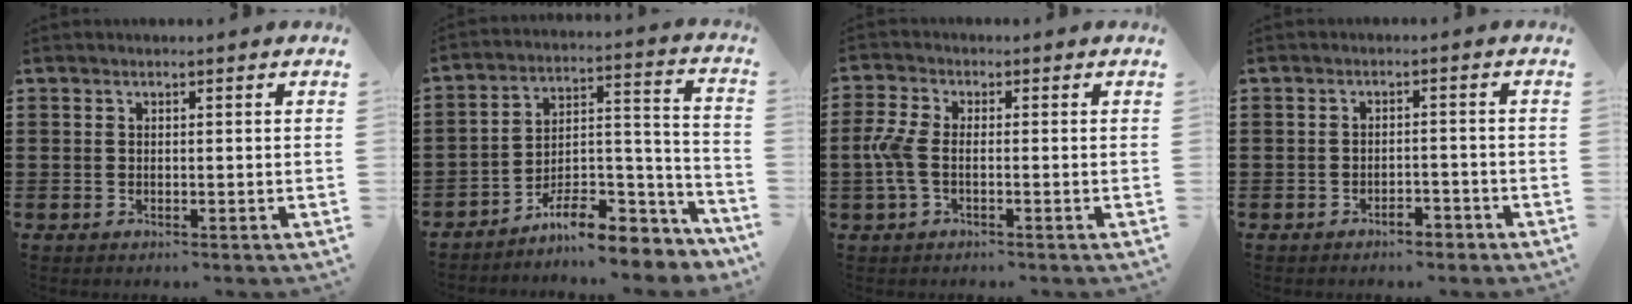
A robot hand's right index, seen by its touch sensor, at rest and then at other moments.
{"total": 8.8, "force": [-7.6, 2.5, 3.6], "torque": [-0.045, 0.022, -0.139]}
{"total": 4.4, "force": [-0.9, 2.0, 3.8], "torque": [-0.103, -0.007, -0.026]}
{"total": 2.4, "force": [-2.2, 0.5, 0.7], "torque": [-0.019, -0.001, -0.044]}